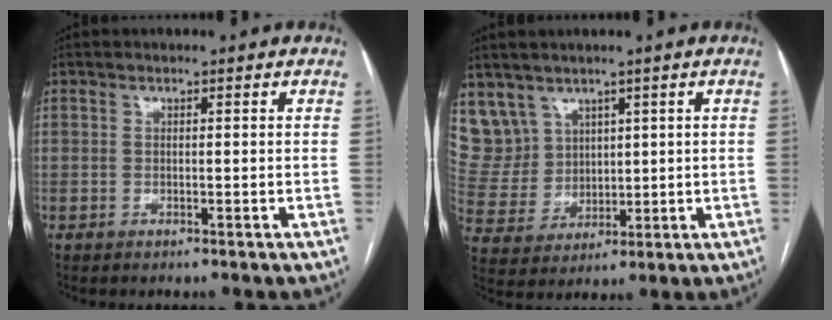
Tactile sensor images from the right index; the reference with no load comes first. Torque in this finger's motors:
{"motor_torque": [-0.44, 0.41, 0.00, -0.01]}